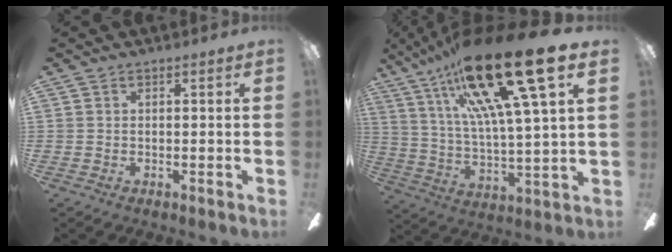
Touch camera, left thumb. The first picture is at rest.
{"total": 28.3, "force": [17.9, 5.5, 21.3], "torque": [-0.371, -0.096, 0.277]}